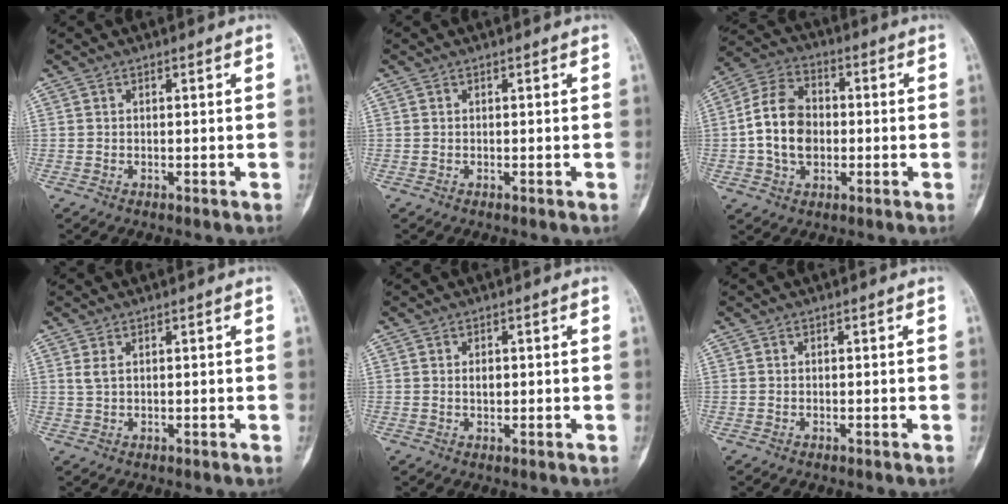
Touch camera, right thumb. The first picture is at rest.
{"total": 0.0}
{"total": 11.9, "force": [-0.9, 8.5, 8.2], "torque": [-0.134, 0.024, -0.024]}
{"total": 1.6, "force": [0.8, 0.8, 1.2], "torque": [-0.030, 0.006, 0.024]}
{"total": 1.6, "force": [0.2, 1.0, 1.2], "torque": [-0.012, -0.001, 0.005]}
{"total": 0.0}